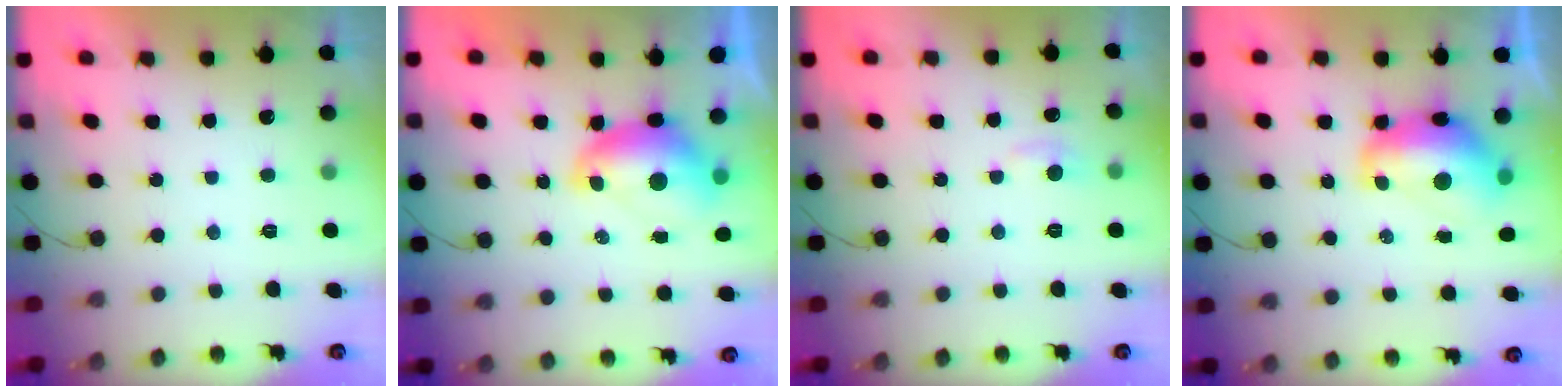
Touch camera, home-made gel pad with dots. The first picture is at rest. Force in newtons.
{"total": 9.2, "press": 9.1, "slide": 0.9}
{"total": 4.5, "press": 4.4, "slide": 0.7}
{"total": 12.5, "press": 12.5, "slide": 1.2}